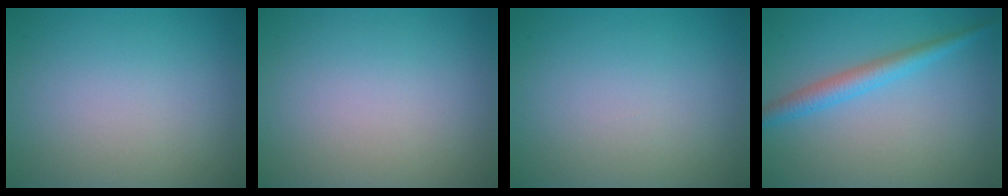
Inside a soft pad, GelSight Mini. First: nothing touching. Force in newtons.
{"total": 0.0}
{"total": 0.0}
{"total": 2.7, "press": 2.7, "slide": 0.2}